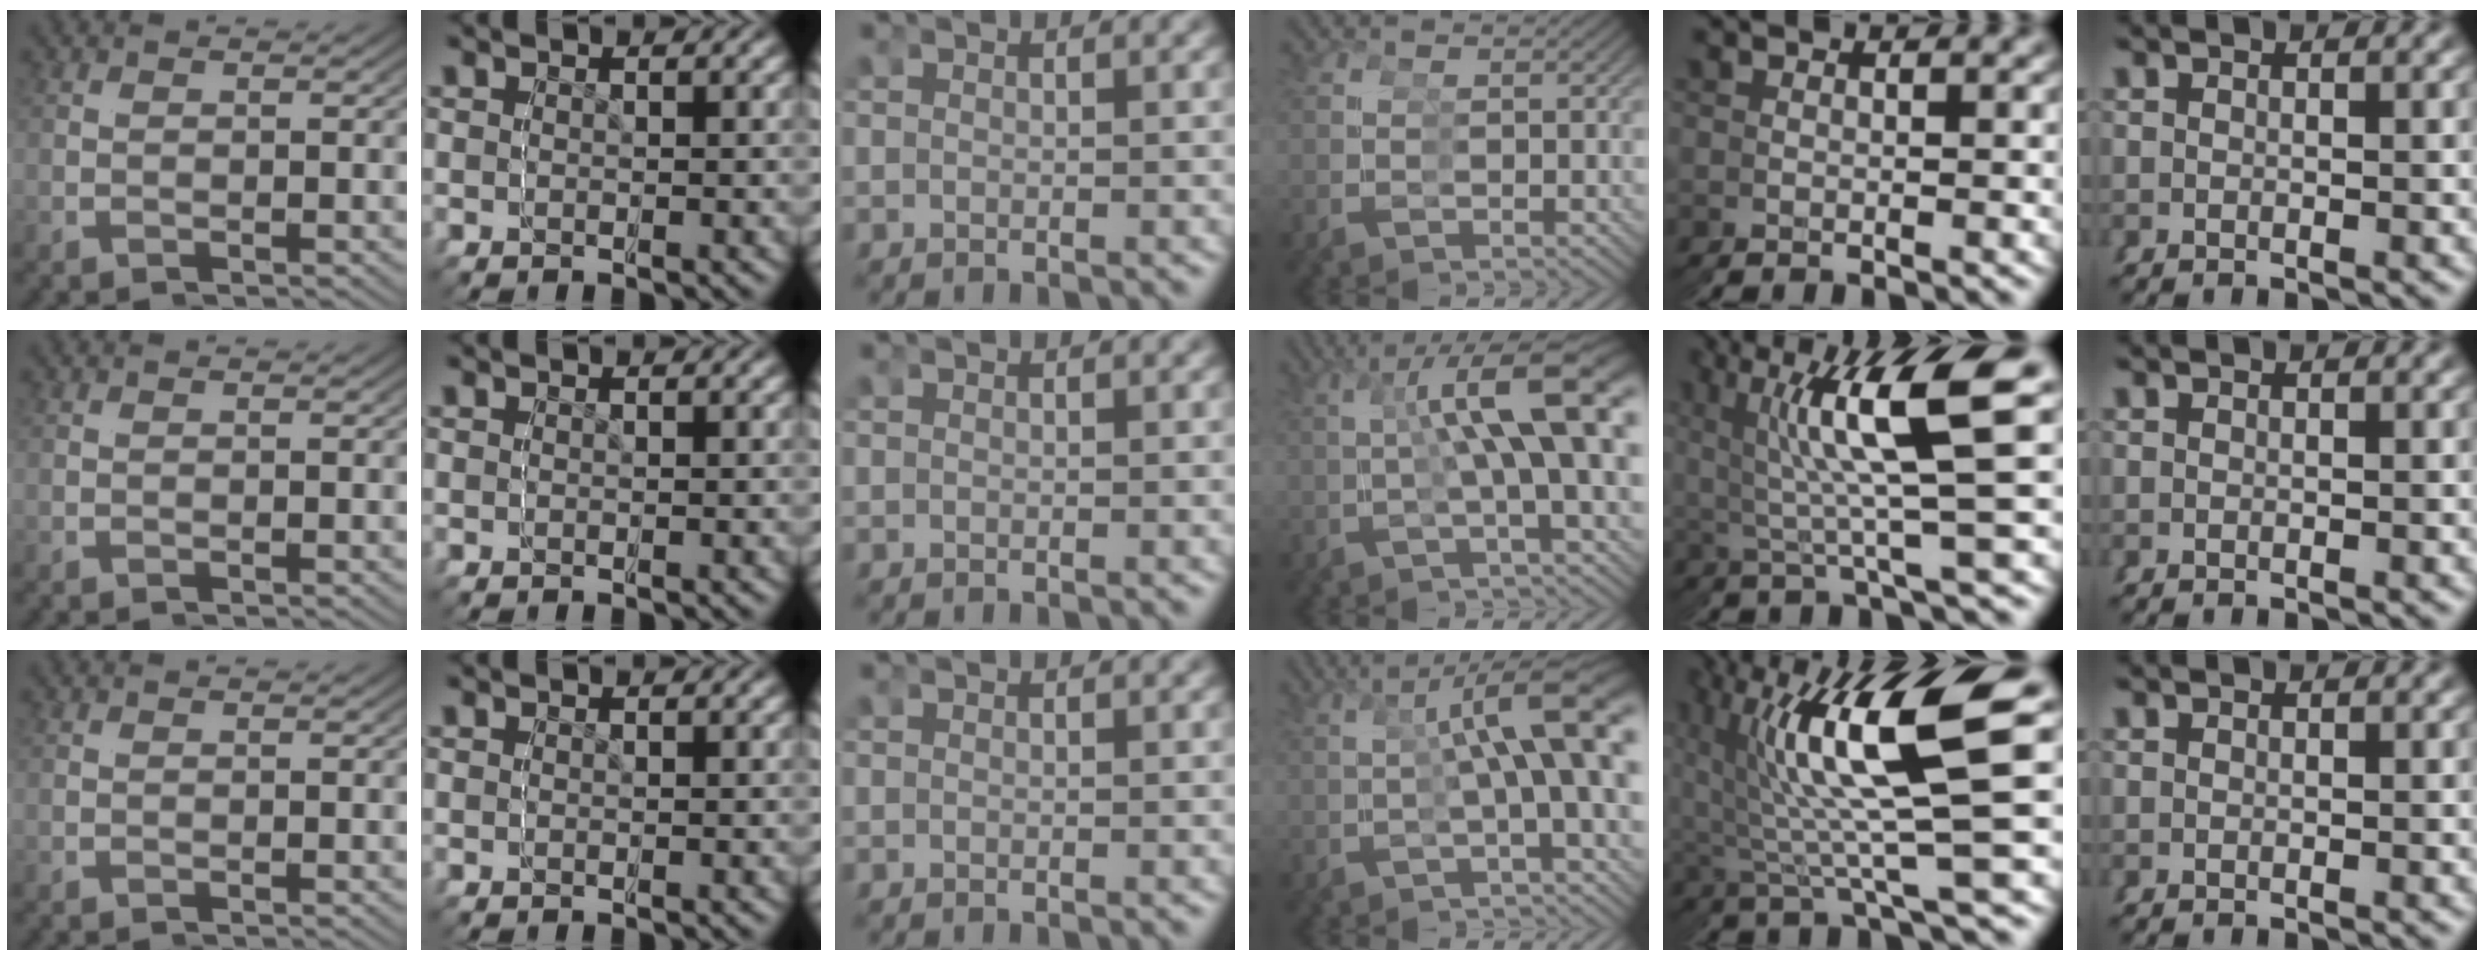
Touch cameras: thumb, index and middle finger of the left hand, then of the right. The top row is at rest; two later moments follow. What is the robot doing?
{"motion": "grasp_and_lifting", "object": "bottle"}